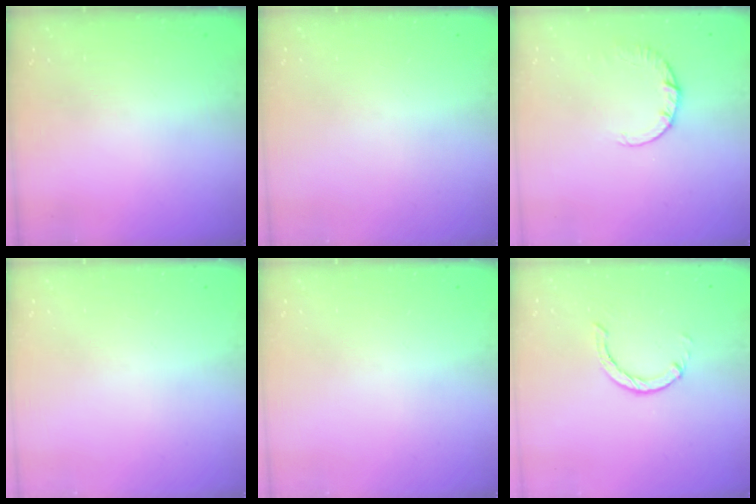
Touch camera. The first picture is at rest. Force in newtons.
{"total": 0.0}
{"total": 2.4, "press": 2.4, "slide": 0.2}
{"total": 0.0}
{"total": 0.0}
{"total": 1.0, "press": 0.9, "slide": 0.3}